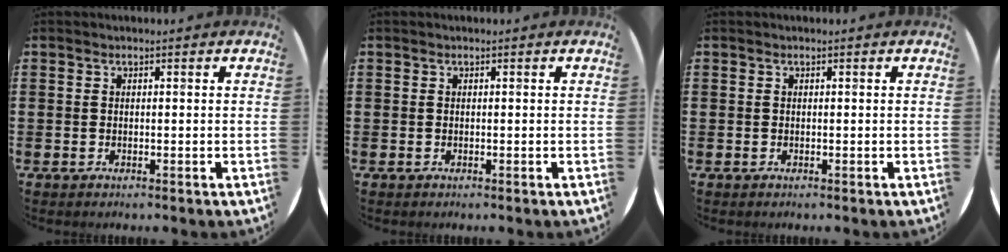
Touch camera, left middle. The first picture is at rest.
{"total": 0.0}
{"total": 0.0}